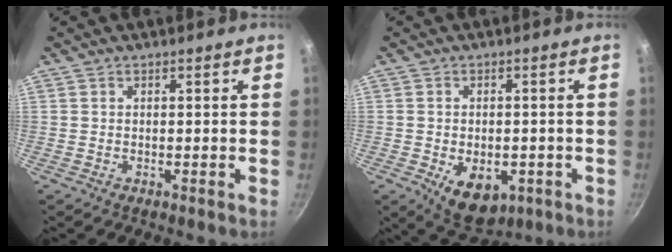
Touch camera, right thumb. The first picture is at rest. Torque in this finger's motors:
{"motor_torque": [-0.26, 0.47, 0.97, -0.19, 0.04]}